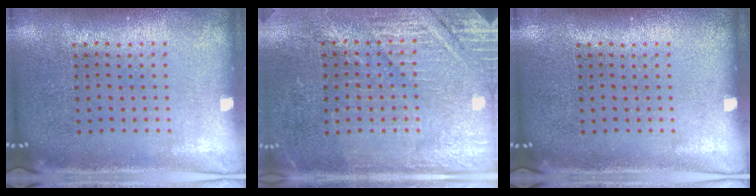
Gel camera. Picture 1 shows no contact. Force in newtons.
{"total": 2.9, "press": 2.9, "slide": 0.2}
{"total": 0.0}